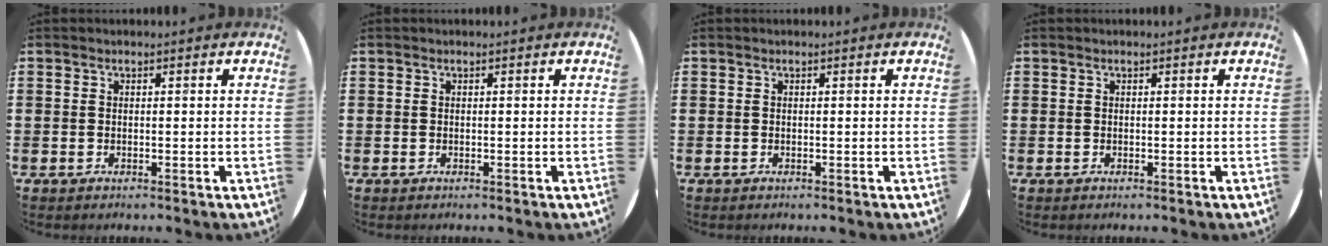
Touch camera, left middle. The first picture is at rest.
{"total": 0.0}
{"total": 0.0}
{"total": 0.0}